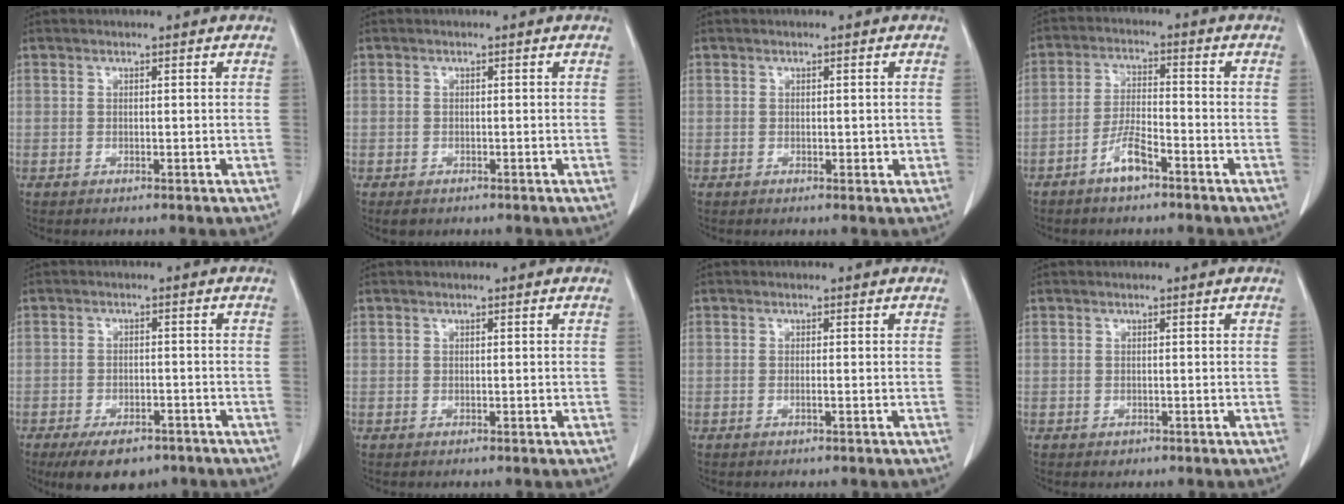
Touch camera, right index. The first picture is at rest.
{"total": 1.4, "force": [-0.7, 1.1, 0.3], "torque": [-0.010, 0.002, -0.004]}
{"total": 1.4, "force": [-0.1, 0.9, 1.1], "torque": [-0.010, 0.000, 0.000]}
{"total": 5.2, "force": [-3.4, 1.1, 3.8], "torque": [-0.082, 0.005, -0.063]}
{"total": 7.5, "force": [-5.4, 3.6, 3.9], "torque": [-0.058, 0.000, -0.081]}
{"total": 0.0}
{"total": 0.6, "force": [-0.3, -0.1, 0.6], "torque": [-0.011, 0.000, -0.004]}
{"total": 0.7, "force": [-0.3, 0.6, 0.1], "torque": [-0.003, 0.003, -0.001]}